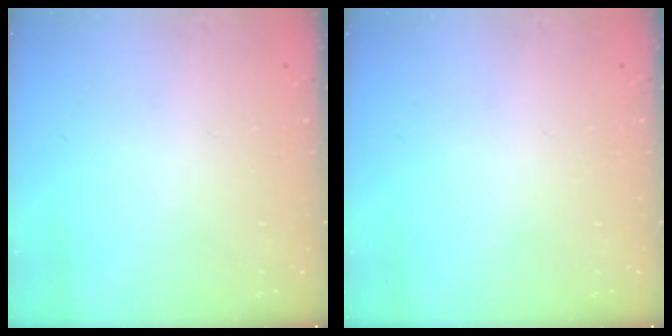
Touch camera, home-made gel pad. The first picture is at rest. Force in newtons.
{"total": 0.0}